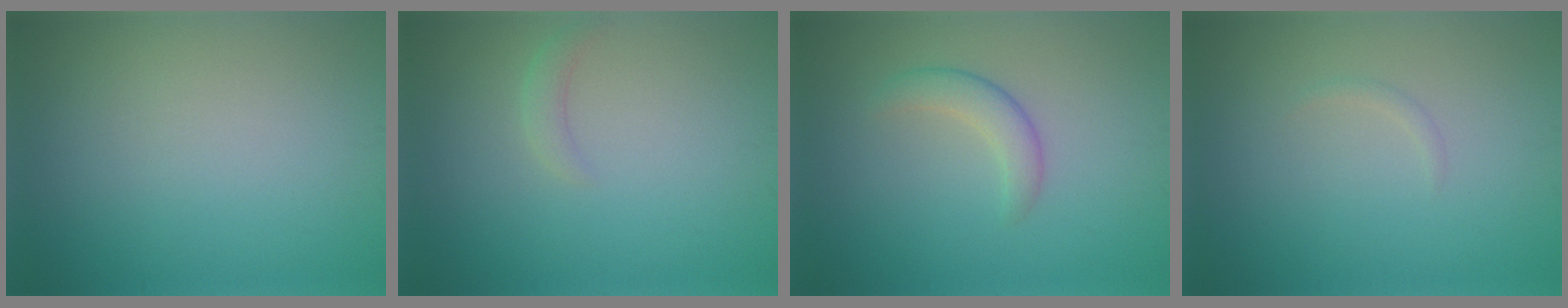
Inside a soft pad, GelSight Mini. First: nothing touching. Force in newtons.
{"total": 1.1, "press": 1.1, "slide": 0.2}
{"total": 2.3, "press": 2.3, "slide": 0.1}
{"total": 0.6, "press": 0.6, "slide": 0.0}